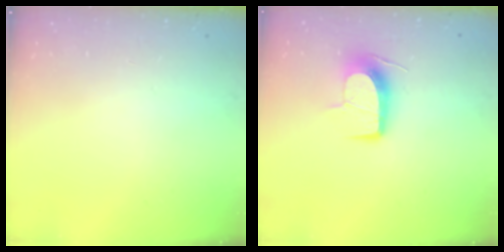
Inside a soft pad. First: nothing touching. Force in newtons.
{"total": 10.9, "press": 10.9, "slide": 0.2}